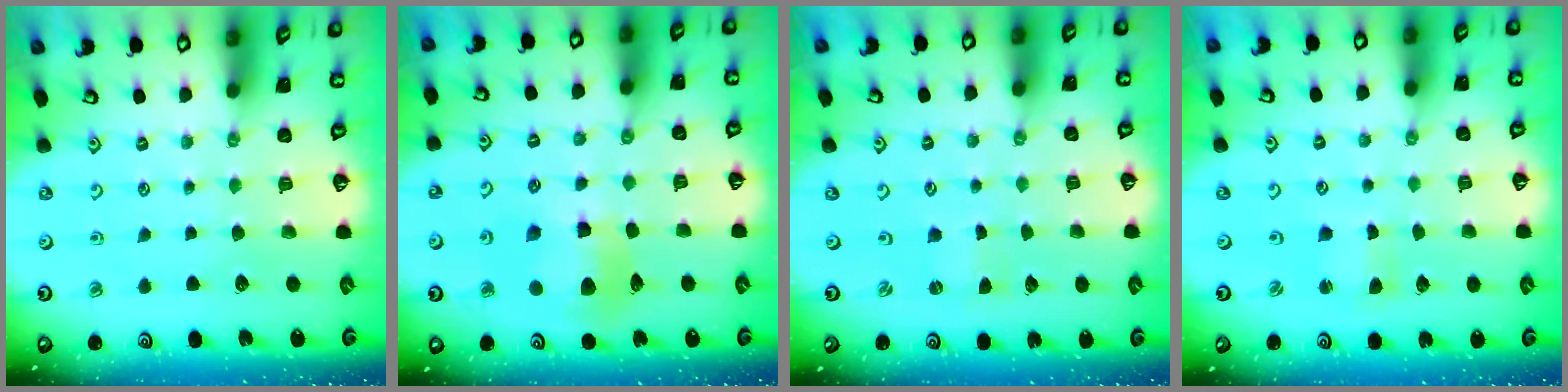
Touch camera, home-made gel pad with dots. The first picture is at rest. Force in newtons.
{"total": 11.5, "press": 11.4, "slide": 1.5}
{"total": 0.0}
{"total": 1.5, "press": 1.5, "slide": 0.3}